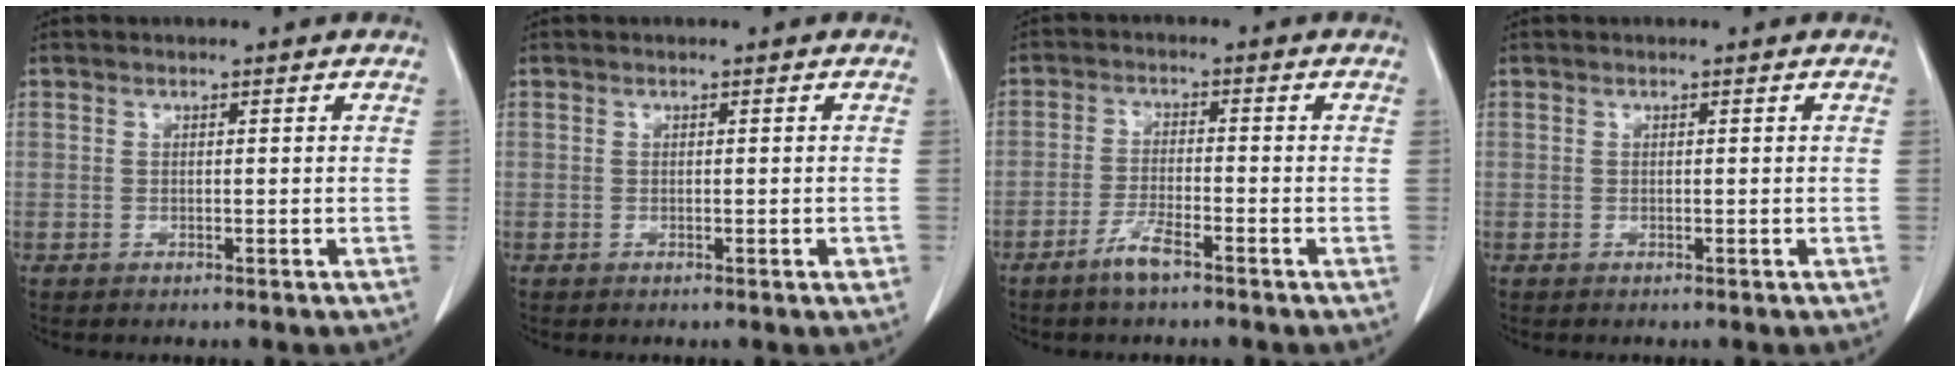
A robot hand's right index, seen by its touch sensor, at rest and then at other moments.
{"total": 0.9, "force": [-0.2, 0.2, 0.9], "torque": [-0.014, -0.002, 0.000]}
{"total": 3.9, "force": [-2.9, 0.4, 2.6], "torque": [-0.057, -0.003, -0.056]}
{"total": 0.0}